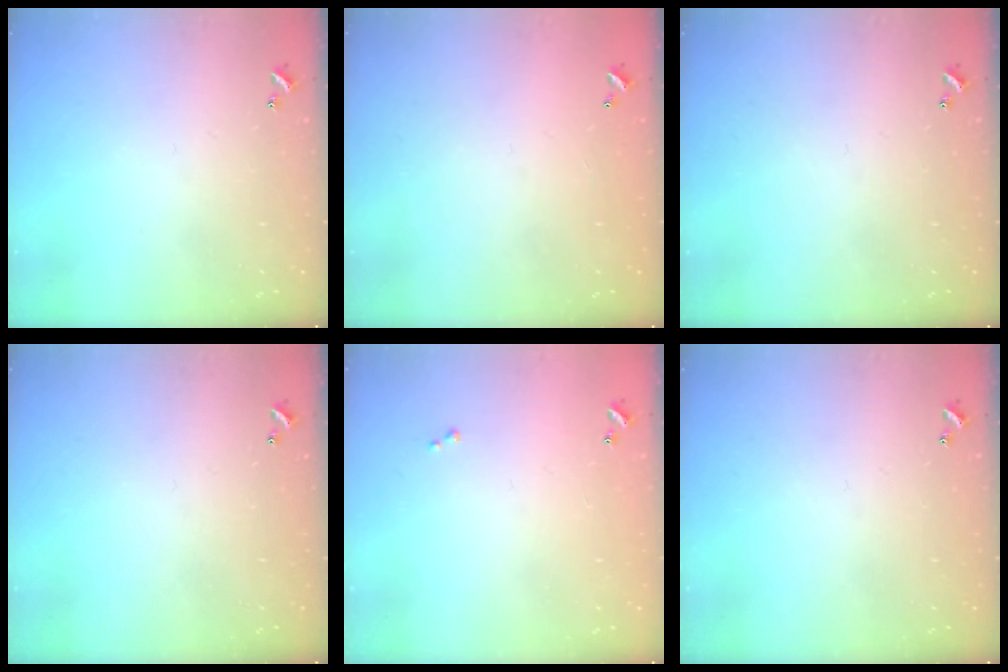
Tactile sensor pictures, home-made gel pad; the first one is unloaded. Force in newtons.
{"total": 3.0, "press": 3.0, "slide": 0.1}
{"total": 0.0}
{"total": 0.0}
{"total": 0.0}
{"total": 0.0}